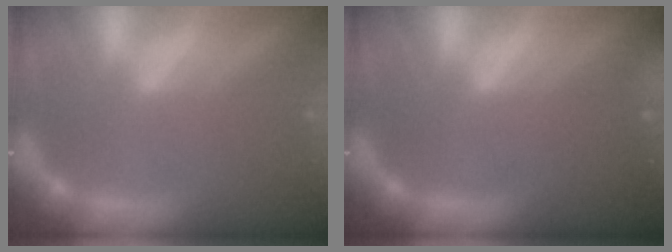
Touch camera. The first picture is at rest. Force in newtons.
{"total": 4.0}